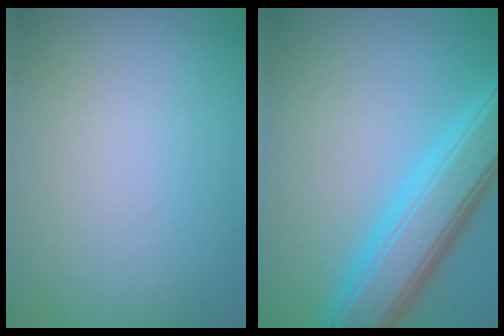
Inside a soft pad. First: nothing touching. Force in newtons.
{"total": 7.0, "press": 7.0, "slide": 0.2}